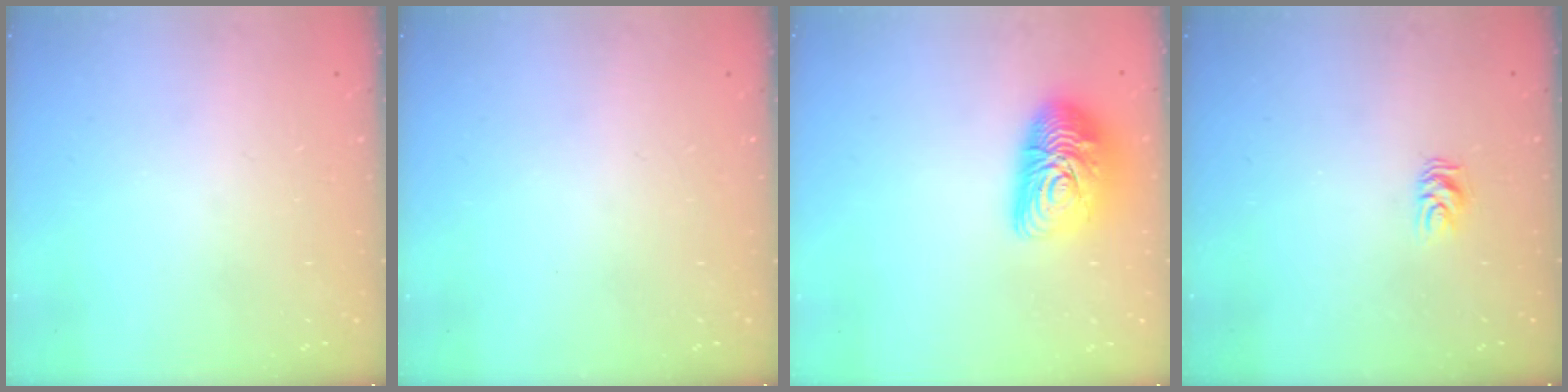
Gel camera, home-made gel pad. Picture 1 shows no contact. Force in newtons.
{"total": 0.0}
{"total": 13.4, "press": 13.4, "slide": 0.8}
{"total": 5.2, "press": 5.2, "slide": 0.5}